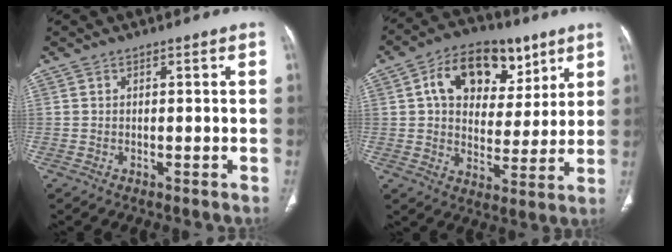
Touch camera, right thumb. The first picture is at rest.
{"total": 16.5, "force": [7.2, 11.0, 10.0], "torque": [-0.115, -0.006, 0.117]}